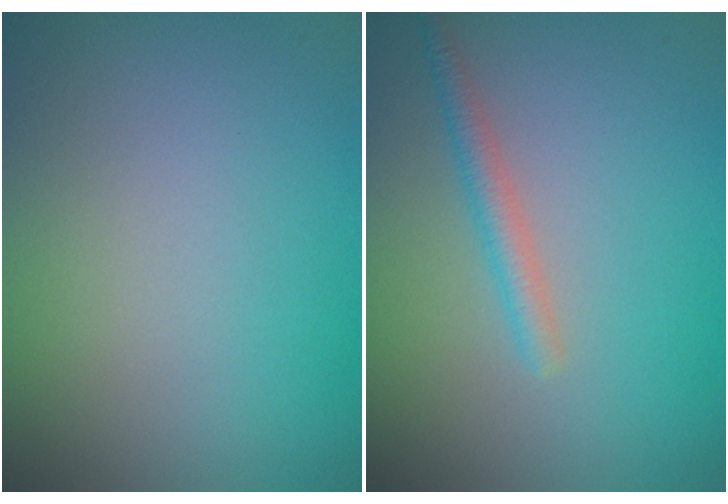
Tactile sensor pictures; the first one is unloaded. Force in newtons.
{"total": 1.8, "press": 1.8, "slide": 0.1}